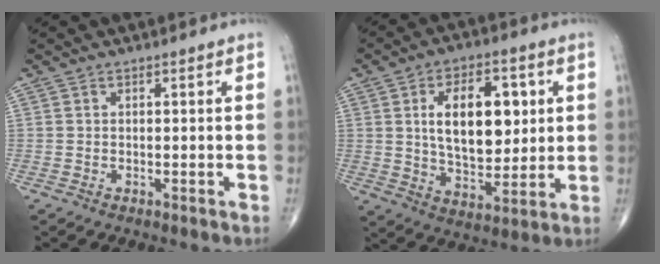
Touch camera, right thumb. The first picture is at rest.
{"total": 16.0, "force": [3.2, 9.0, 12.8], "torque": [-0.169, -0.012, 0.059]}